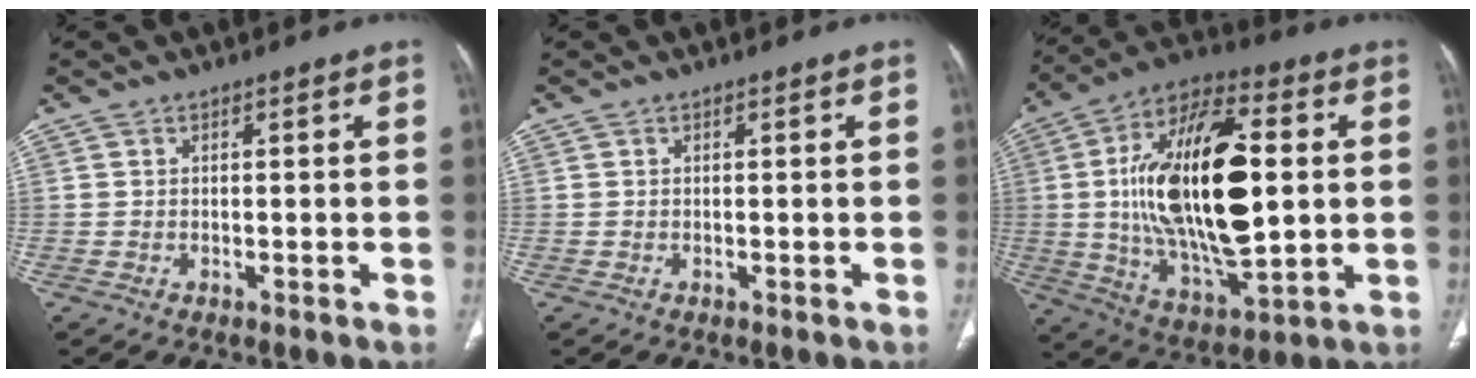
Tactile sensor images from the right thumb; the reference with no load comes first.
{"total": 0.0}
{"total": 27.4, "force": [2.2, 12.1, 24.5], "torque": [-0.431, -0.004, 0.037]}